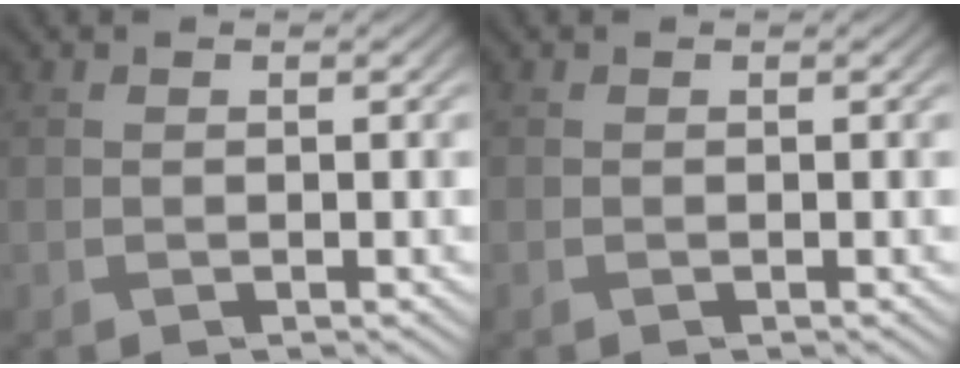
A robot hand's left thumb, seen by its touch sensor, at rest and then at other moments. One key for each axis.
{"total": 0.0}